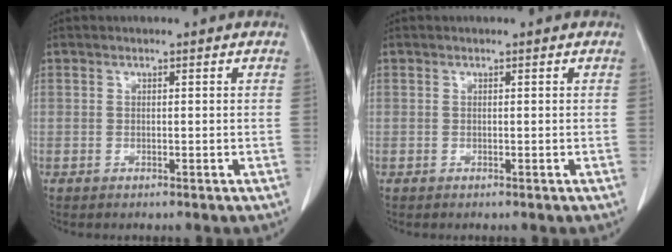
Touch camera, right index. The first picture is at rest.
{"total": 0.0}